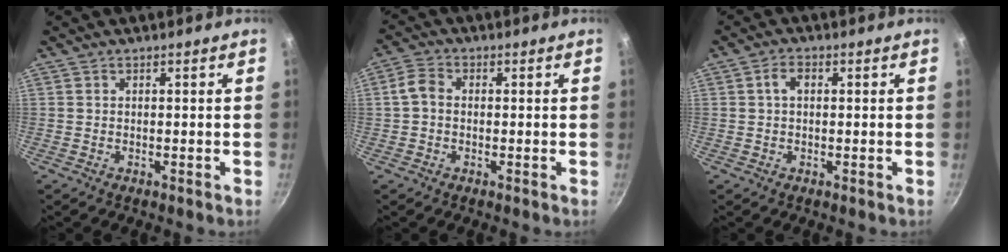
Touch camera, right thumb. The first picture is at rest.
{"total": 3.9, "force": [-0.2, 3.0, 2.4], "torque": [-0.048, 0.013, -0.013]}
{"total": 2.7, "force": [0.4, 1.8, 2.0], "torque": [-0.031, 0.008, 0.005]}